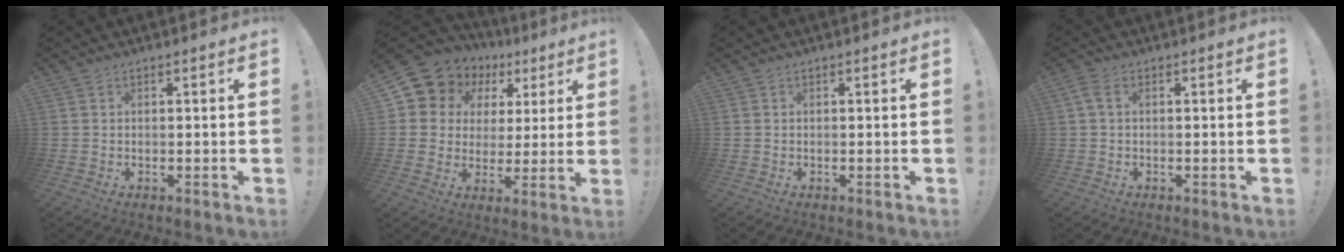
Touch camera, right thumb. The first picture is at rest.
{"total": 9.8, "force": [5.6, 7.6, 2.6], "torque": [-0.051, -0.044, 0.111]}
{"total": 0.0}
{"total": 2.5, "force": [0.7, 1.4, 2.0], "torque": [-0.045, 0.008, 0.014]}